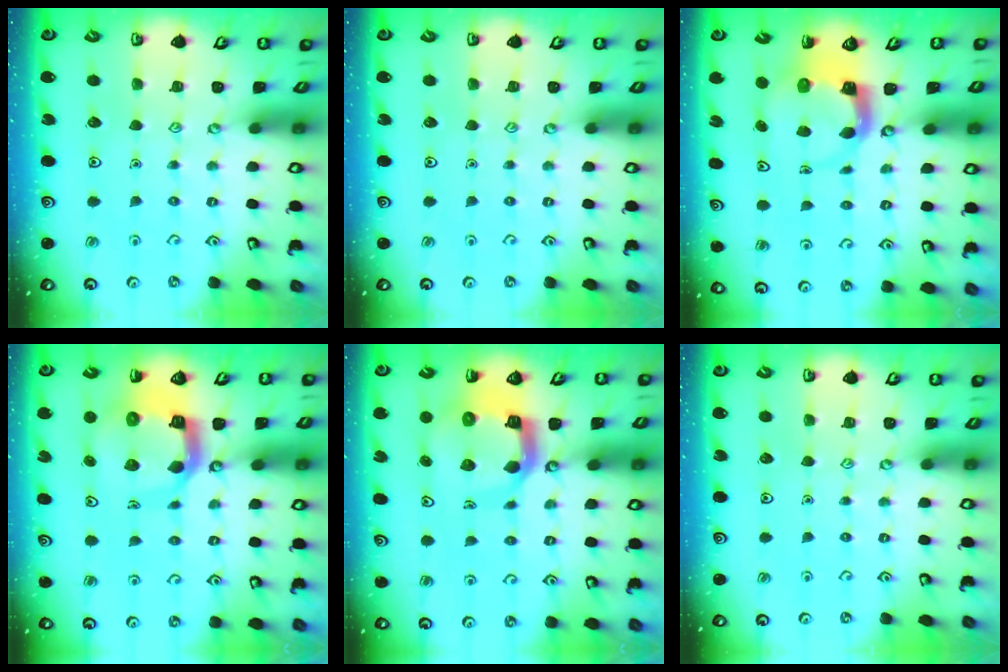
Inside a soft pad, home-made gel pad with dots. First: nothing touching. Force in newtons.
{"total": 0.0}
{"total": 4.0, "press": 4.0, "slide": 0.6}
{"total": 12.0, "press": 11.9, "slide": 1.5}
{"total": 12.0, "press": 11.9, "slide": 1.5}
{"total": 0.0}